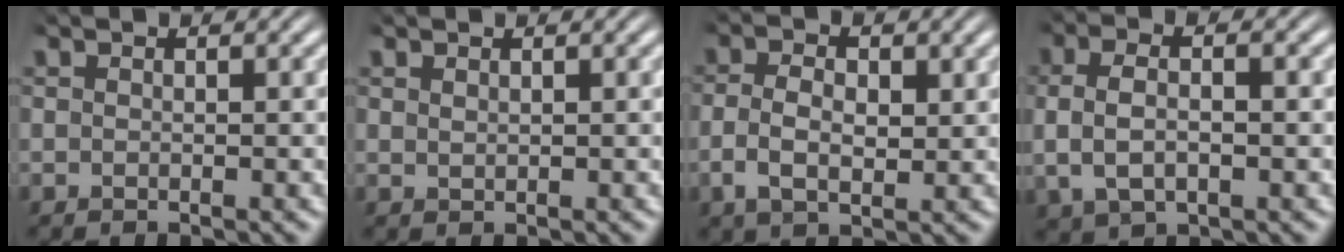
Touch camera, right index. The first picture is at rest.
{"total": 0.7, "force": [0.7, -0.1, 0.1], "torque": [-0.002, 0.000, 0.018]}
{"total": 3.7, "force": [-0.2, 2.3, 2.9], "torque": [-0.063, -0.006, 0.002]}
{"total": 4.4, "force": [0.3, 2.7, 3.4], "torque": [-0.079, 0.003, 0.011]}